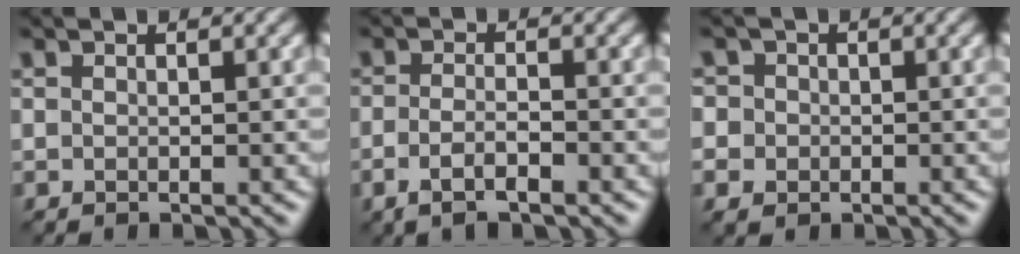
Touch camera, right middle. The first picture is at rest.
{"total": 2.6, "force": [-1.3, 0.8, 2.2], "torque": [-0.046, -0.005, -0.026]}
{"total": 3.3, "force": [-0.2, 3.1, 1.1], "torque": [-0.012, 0.010, -0.026]}